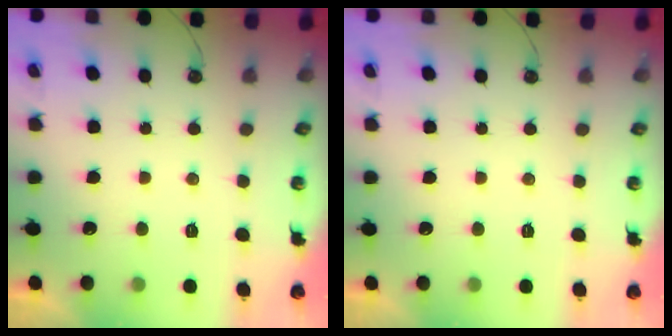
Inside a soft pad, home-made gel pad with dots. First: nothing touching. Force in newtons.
{"total": 0.0}